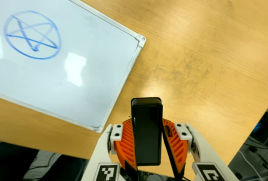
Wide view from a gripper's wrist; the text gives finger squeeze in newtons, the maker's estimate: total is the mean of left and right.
{"total": 6.4, "left": 5.8, "right": 6.9}